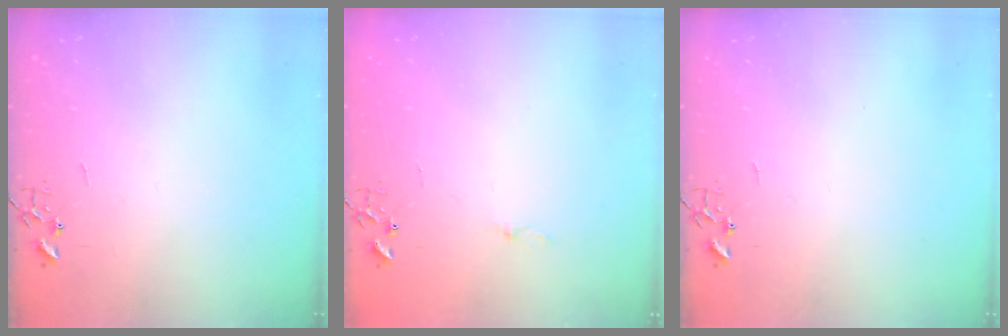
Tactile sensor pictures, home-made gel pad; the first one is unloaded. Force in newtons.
{"total": 3.4, "press": 3.4, "slide": 0.4}
{"total": 0.0}